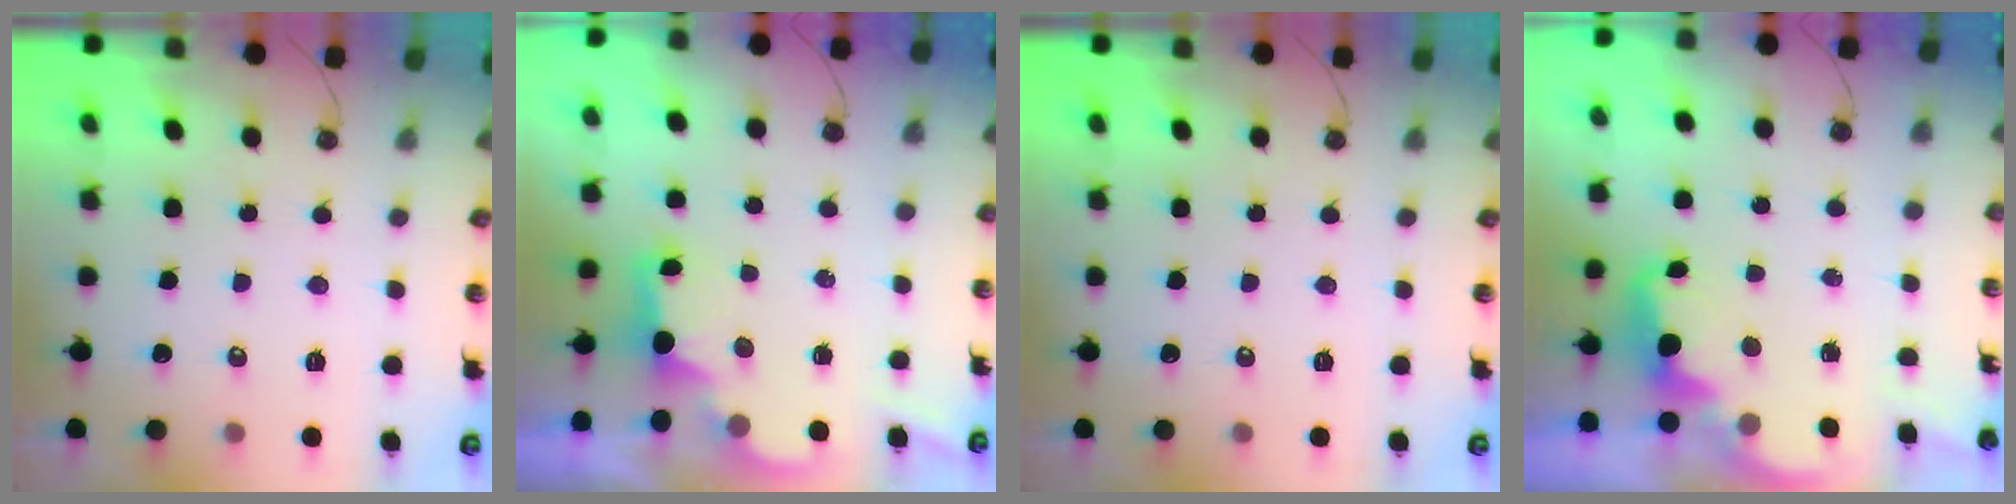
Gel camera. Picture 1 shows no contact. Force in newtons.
{"total": 2.4, "press": 2.3, "slide": 0.7}
{"total": 0.0}
{"total": 2.6, "press": 2.5, "slide": 0.7}